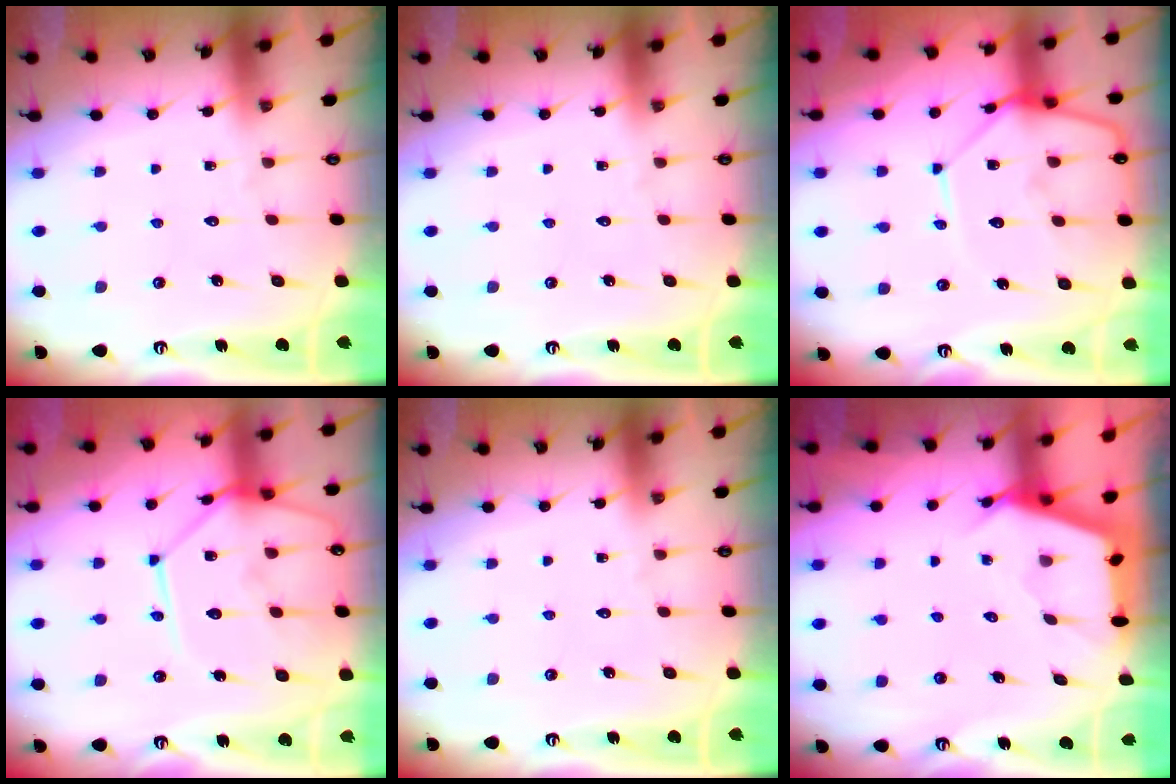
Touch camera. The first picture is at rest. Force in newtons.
{"total": 0.0}
{"total": 11.2, "press": 11.1, "slide": 1.0}
{"total": 15.1, "press": 15.0, "slide": 1.3}
{"total": 0.0}
{"total": 2.7, "press": 2.6, "slide": 0.3}